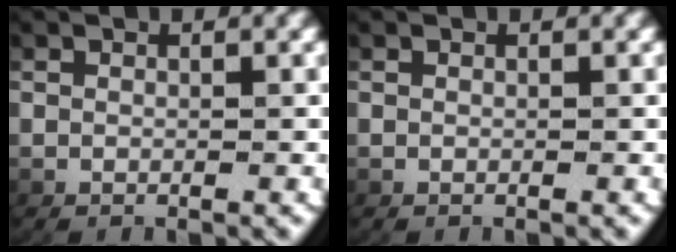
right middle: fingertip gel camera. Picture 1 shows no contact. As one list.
[{"total": 0.0}]